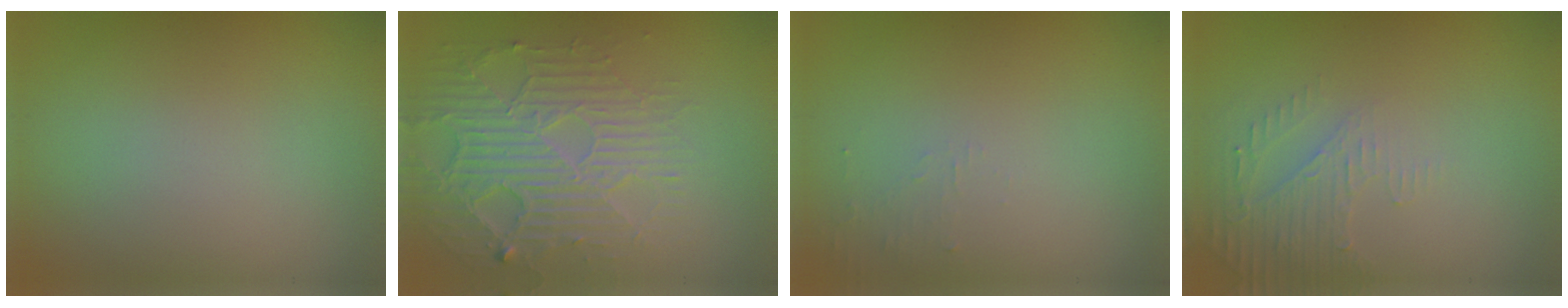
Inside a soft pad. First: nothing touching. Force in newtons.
{"total": 4.7, "press": 4.1, "slide": 2.3}
{"total": 0.9, "press": 0.9, "slide": 0.1}
{"total": 2.6, "press": 2.5, "slide": 0.7}